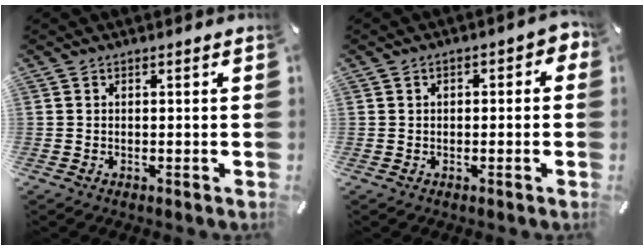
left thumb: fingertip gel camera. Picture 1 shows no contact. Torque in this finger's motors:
{"motor_torque": [0.55, 0.01, 0.17, 0.27, -0.01]}